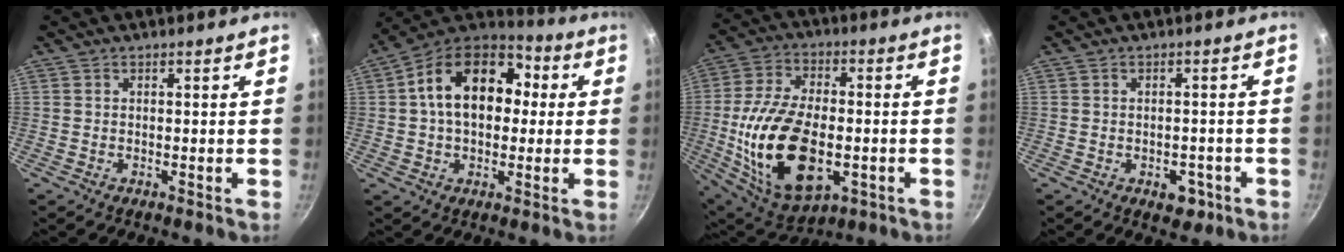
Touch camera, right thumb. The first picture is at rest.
{"total": 18.6, "force": [2.6, 12.9, 13.2], "torque": [-0.185, 0.034, 0.023]}
{"total": 22.2, "force": [-3.9, 12.2, 18.1], "torque": [-0.337, 0.012, -0.054]}
{"total": 4.3, "force": [-1.9, 2.8, 2.7], "torque": [-0.018, 0.013, -0.015]}